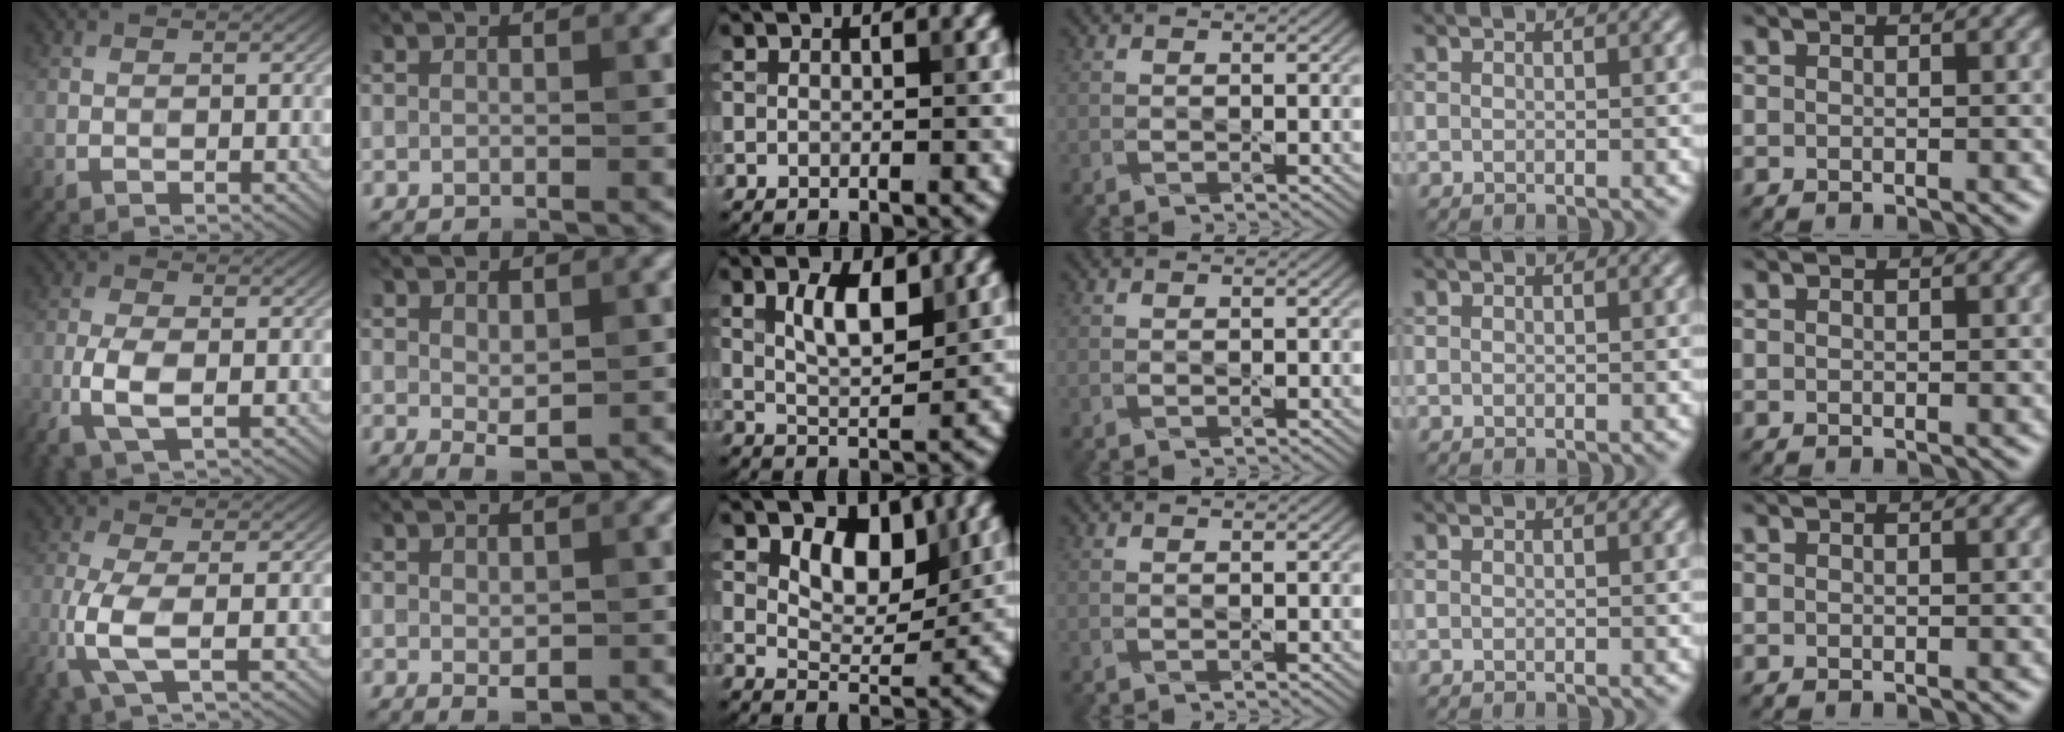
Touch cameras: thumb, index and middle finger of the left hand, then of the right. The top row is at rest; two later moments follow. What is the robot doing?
{"motion": "cut", "object": "origami paper"}